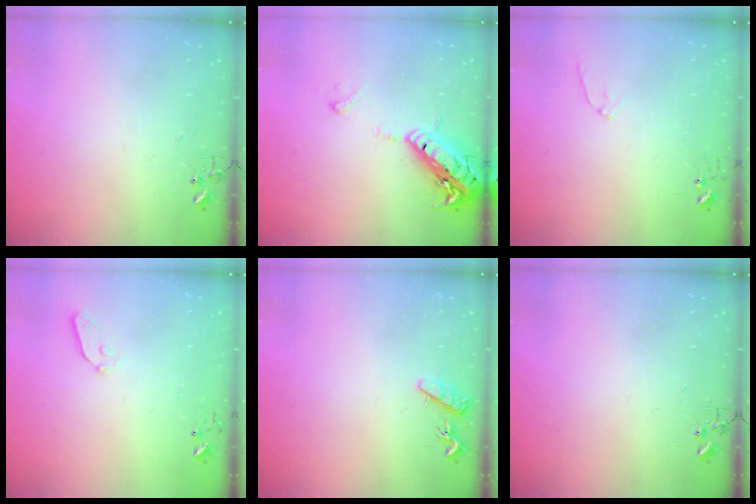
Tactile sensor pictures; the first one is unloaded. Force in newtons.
{"total": 17.5, "press": 17.2, "slide": 3.6}
{"total": 6.5, "press": 6.5, "slide": 0.6}
{"total": 4.2, "press": 4.2, "slide": 0.5}
{"total": 8.1, "press": 8.1, "slide": 0.6}
{"total": 0.0}